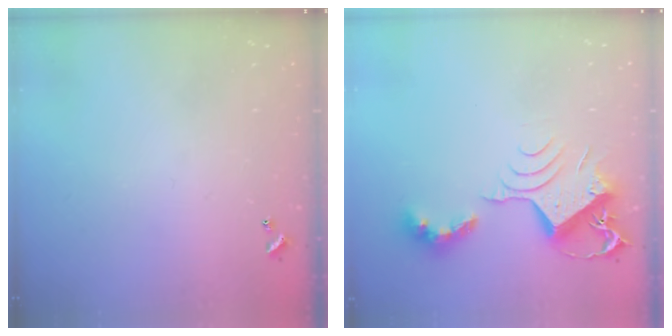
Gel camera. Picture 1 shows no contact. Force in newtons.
{"total": 11.6, "press": 11.6, "slide": 1.2}